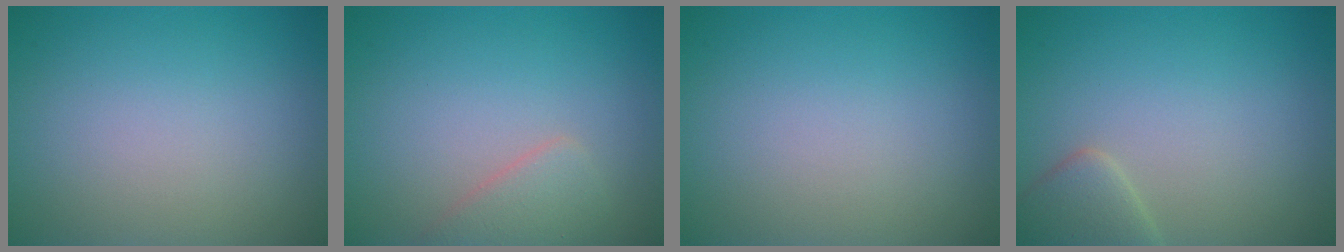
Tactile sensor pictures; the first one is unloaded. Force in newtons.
{"total": 2.0, "press": 2.0, "slide": 0.1}
{"total": 0.0}
{"total": 2.3, "press": 2.3, "slide": 0.2}